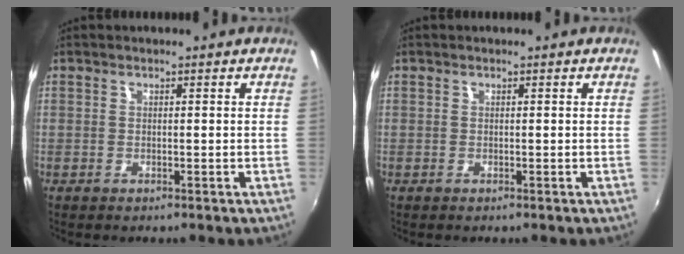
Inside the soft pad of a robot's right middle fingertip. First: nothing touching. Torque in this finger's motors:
{"motor_torque": [0.00, 0.00, 0.00, 0.00]}